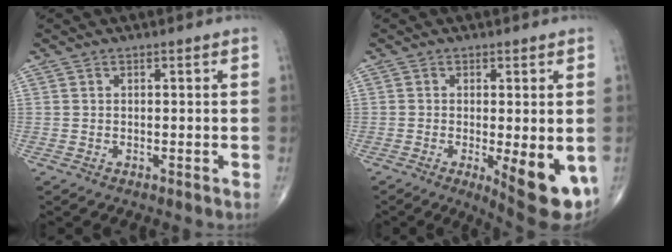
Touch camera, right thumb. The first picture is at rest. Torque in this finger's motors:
{"motor_torque": [1.81, 2.07, 0.63, -0.69, 0.34]}